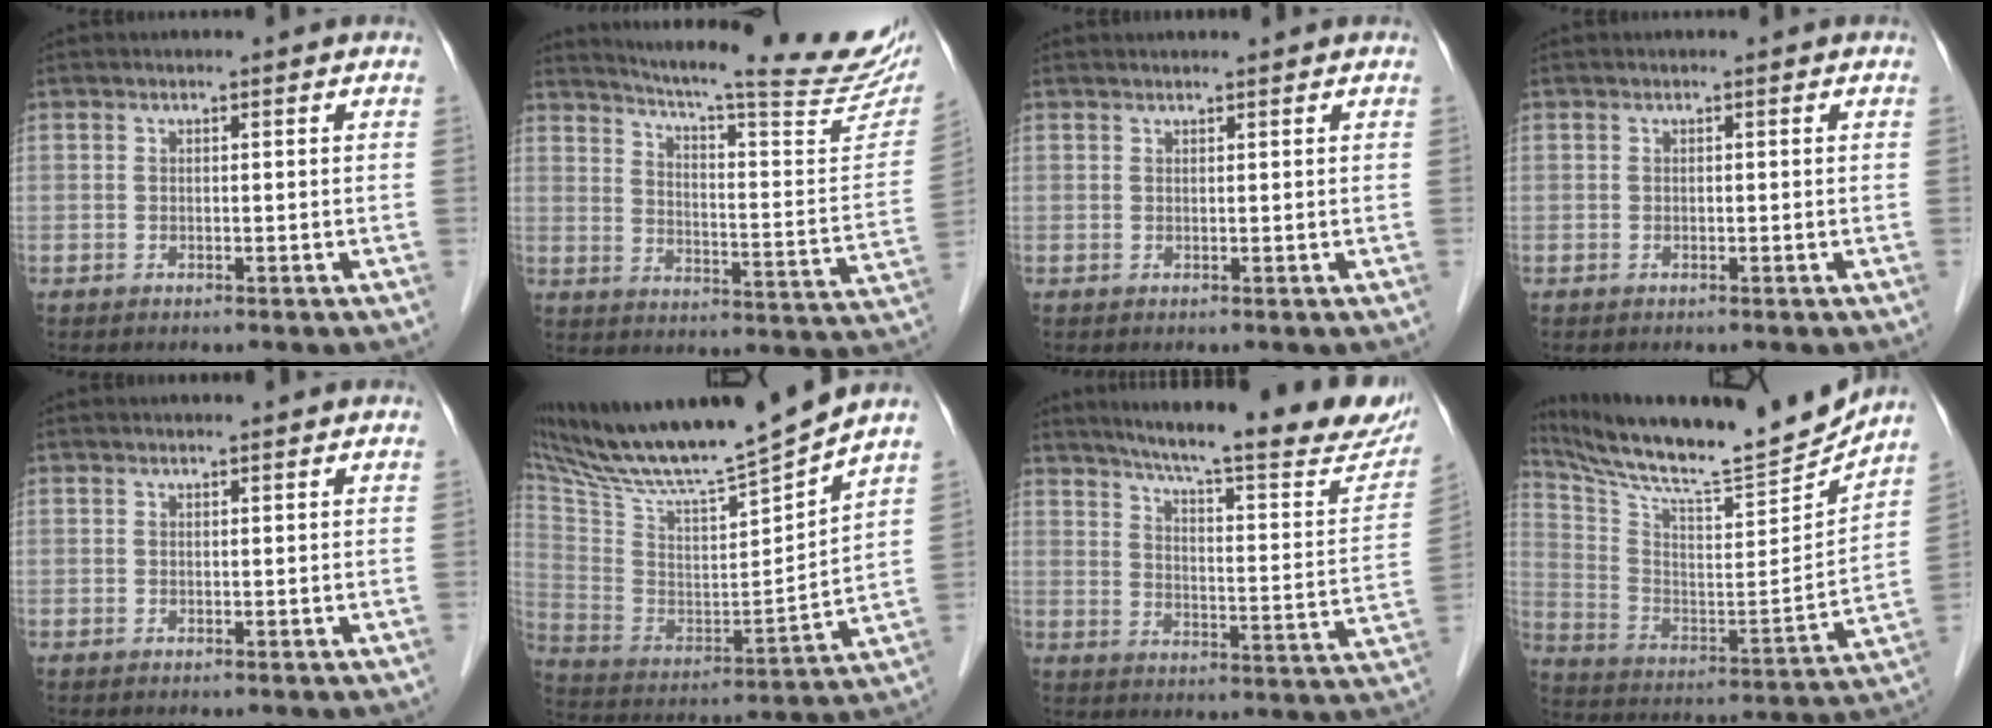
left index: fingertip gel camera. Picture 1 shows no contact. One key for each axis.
{"total": 26.1, "fx": 23.0, "fy": 1.0, "fz": 12.3, "tx": -0.185, "ty": -0.081, "tz": 0.292}
{"total": 2.5, "fx": 2.4, "fy": -0.1, "fz": 0.7, "tx": -0.010, "ty": 0.020, "tz": 0.036}
{"total": 0.0}
{"total": 1.6, "fx": 1.5, "fy": -0.1, "fz": 0.5, "tx": -0.008, "ty": 0.017, "tz": 0.026}
{"total": 20.2, "fx": 18.2, "fy": -1.2, "fz": 8.8, "tx": -0.166, "ty": -0.036, "tz": 0.313}
{"total": 25.6, "fx": 21.8, "fy": 2.5, "fz": 13.3, "tx": -0.196, "ty": -0.046, "tz": 0.275}
{"total": 19.8, "fx": 18.6, "fy": 0.4, "fz": 7.0, "tx": -0.139, "ty": -0.051, "tz": 0.300}